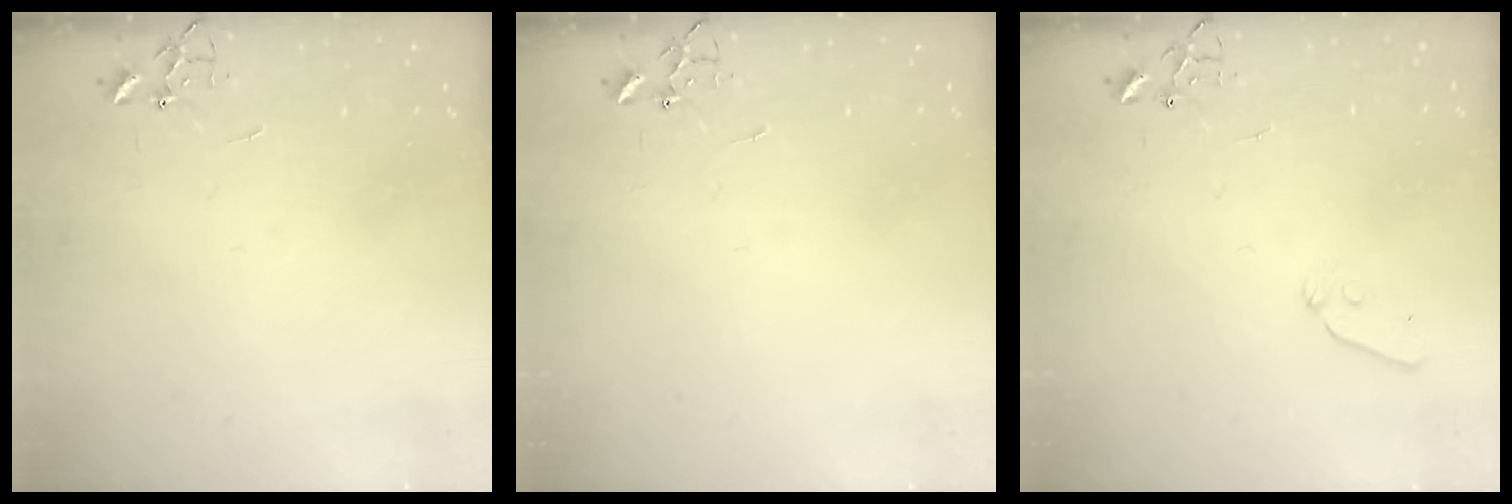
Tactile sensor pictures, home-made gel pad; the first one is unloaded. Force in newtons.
{"total": 0.0}
{"total": 4.9, "press": 4.8, "slide": 0.7}